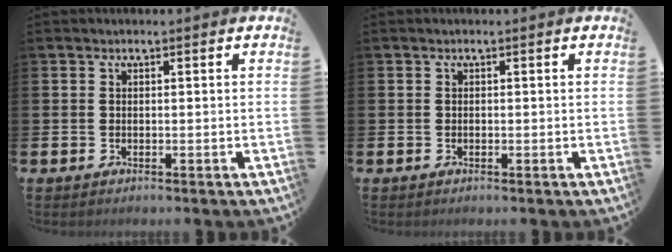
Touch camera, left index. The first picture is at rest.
{"total": 0.0}